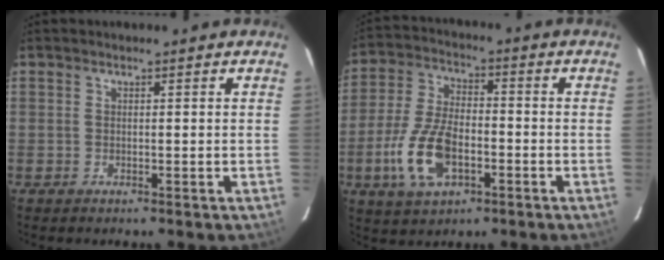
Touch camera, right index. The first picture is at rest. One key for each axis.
{"total": 13.0, "fx": -4.4, "fy": 6.6, "fz": 10.3, "tx": -0.226, "ty": -0.001, "tz": -0.078}